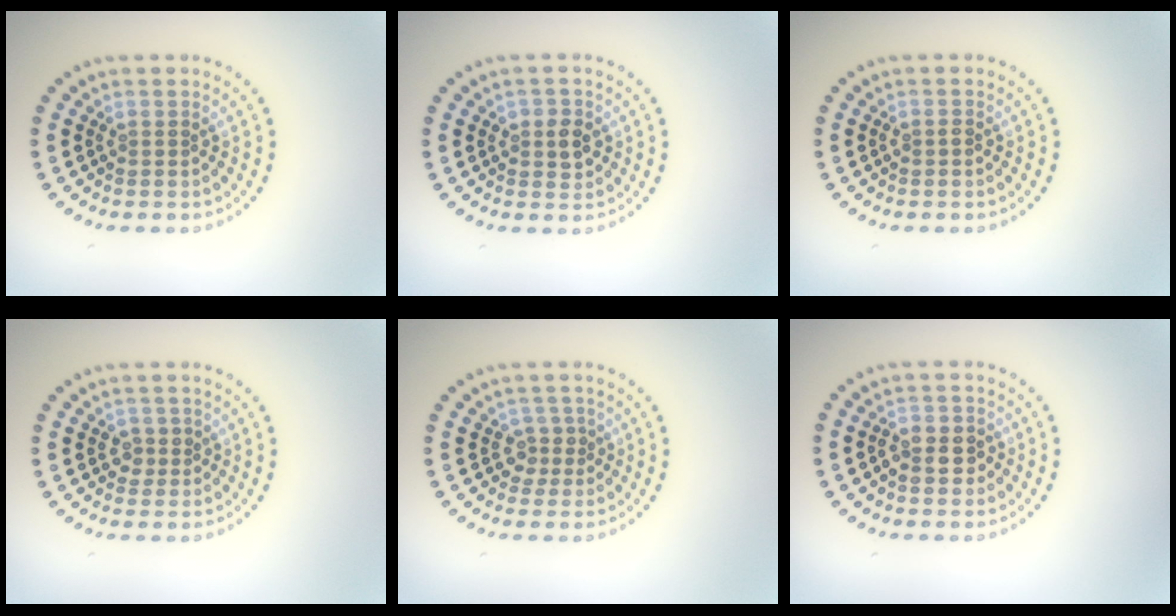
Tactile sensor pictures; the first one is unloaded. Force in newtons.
{"total": 2.0, "press": 1.9, "slide": 0.4}
{"total": 0.8, "press": 0.8, "slide": 0.1}
{"total": 1.2, "press": 1.1, "slide": 0.4}
{"total": 1.8, "press": 1.4, "slide": 1.1}
{"total": 2.5, "press": 2.5, "slide": 0.6}